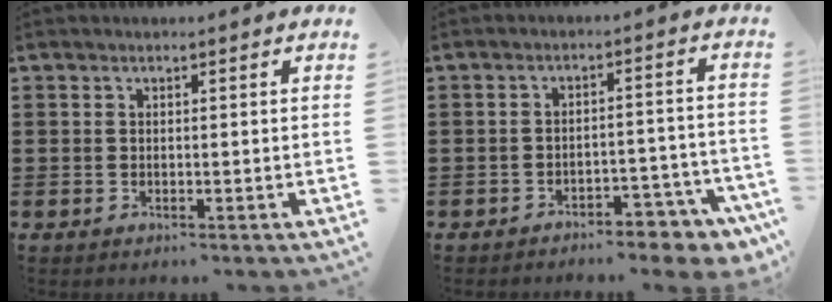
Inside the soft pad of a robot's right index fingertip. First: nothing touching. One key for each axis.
{"total": 4.7, "fx": -4.2, "fy": 0.9, "fz": 2.0, "tx": -0.031, "ty": 0.004, "tz": -0.080}